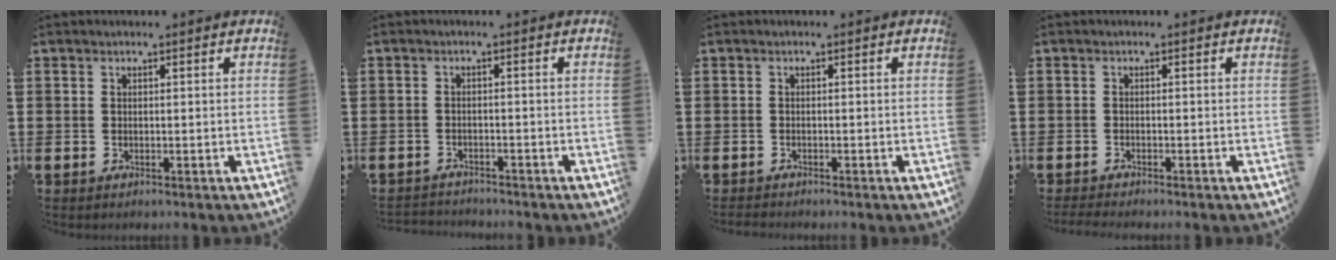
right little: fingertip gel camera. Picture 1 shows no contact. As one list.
[{"total": 1.4, "force": [-1.4, 0.0, -0.2], "torque": [-0.001, 0.003, -0.031]}, {"total": 0.6, "force": [-0.6, 0.0, 0.0], "torque": [-0.001, -0.002, -0.011]}, {"total": 0.8, "force": [-0.7, 0.0, 0.3], "torque": [-0.006, -0.001, -0.014]}]